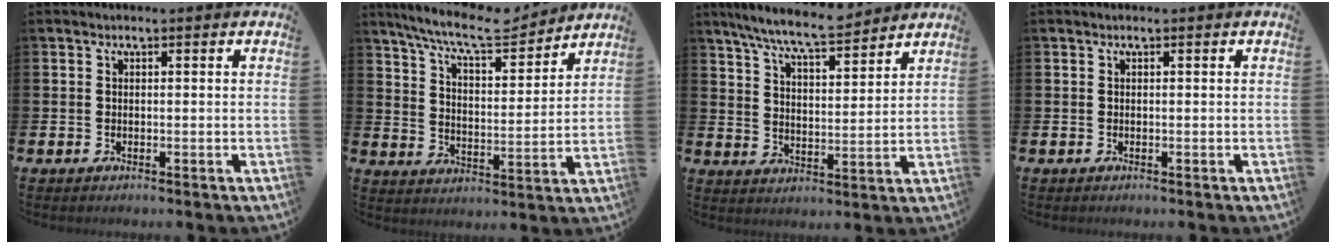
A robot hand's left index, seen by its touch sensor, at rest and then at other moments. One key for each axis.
{"total": 9.4, "fx": 8.5, "fy": 1.7, "fz": 3.7, "tx": -0.089, "ty": -0.050, "tz": 0.146}
{"total": 8.1, "fx": 7.5, "fy": 0.6, "fz": 2.9, "tx": -0.081, "ty": -0.036, "tz": 0.136}
{"total": 0.0}